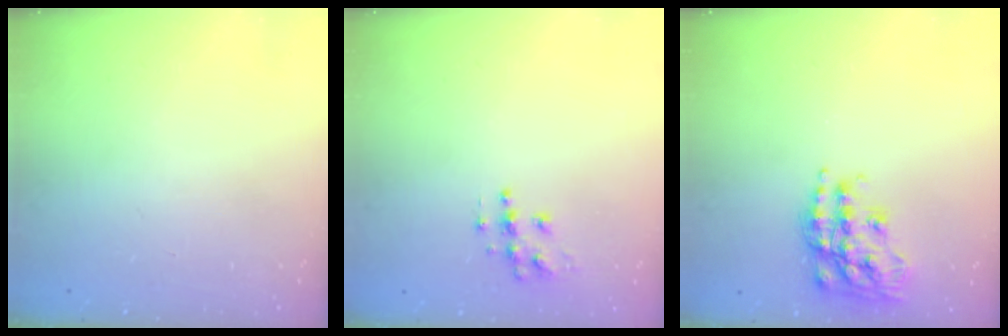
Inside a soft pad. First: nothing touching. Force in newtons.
{"total": 7.3, "press": 7.3, "slide": 0.2}
{"total": 17.4, "press": 17.3, "slide": 1.2}